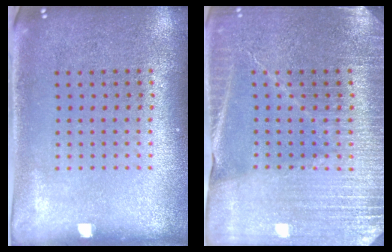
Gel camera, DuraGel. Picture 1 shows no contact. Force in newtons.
{"total": 3.6, "press": 3.5, "slide": 0.9}